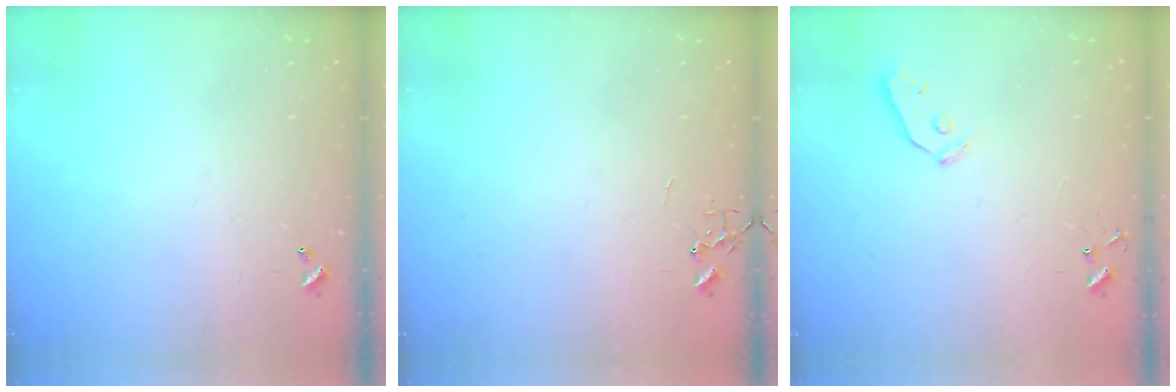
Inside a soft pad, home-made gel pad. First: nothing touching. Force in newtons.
{"total": 0.0}
{"total": 5.7, "press": 5.7, "slide": 0.4}